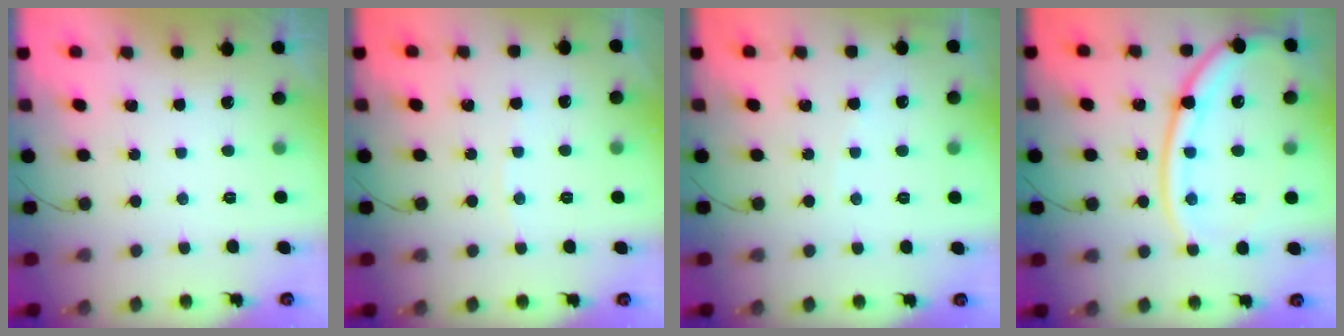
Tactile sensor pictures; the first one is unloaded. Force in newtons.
{"total": 2.0, "press": 2.0, "slide": 0.3}
{"total": 3.7, "press": 3.7, "slide": 0.6}
{"total": 18.5, "press": 18.4, "slide": 2.0}